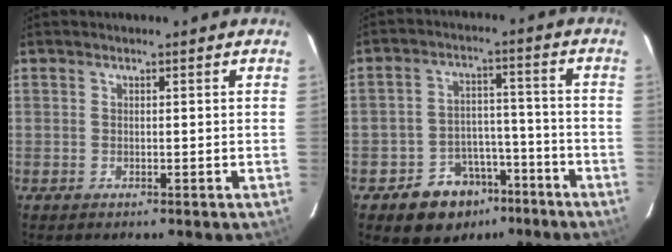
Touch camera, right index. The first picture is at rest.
{"total": 10.8, "force": [-7.0, 7.6, 3.4], "torque": [-0.077, 0.030, -0.086]}